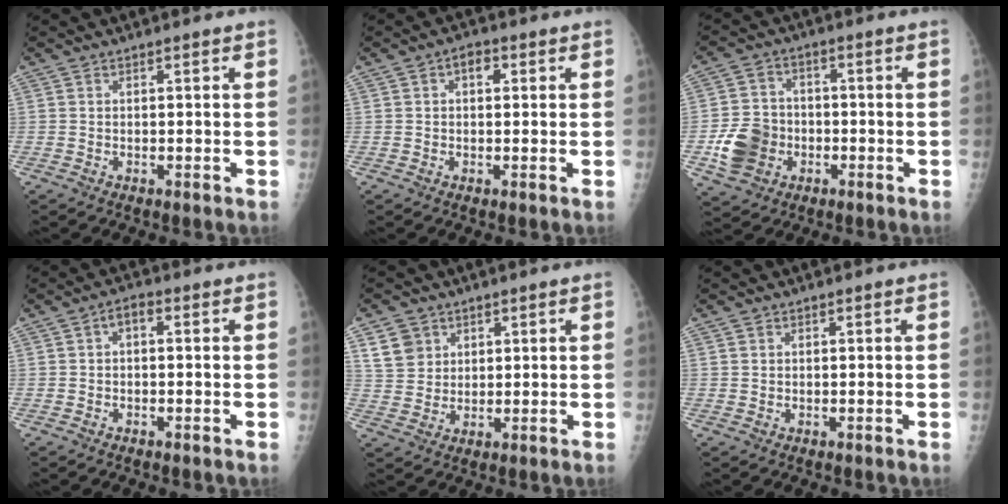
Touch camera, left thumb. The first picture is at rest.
{"total": 2.6, "force": [0.7, 1.7, 1.9], "torque": [-0.017, 0.007, 0.006]}
{"total": 9.5, "force": [-2.8, 8.0, 4.4], "torque": [-0.066, 0.015, -0.050]}
{"total": 2.5, "force": [0.2, 1.4, 2.0], "torque": [-0.025, 0.009, -0.004]}
{"total": 6.0, "force": [3.0, 5.0, 1.7], "torque": [-0.010, -0.015, 0.061]}
{"total": 0.5, "force": [0.3, 0.5, 0.1], "torque": [0.005, 0.001, 0.005]}